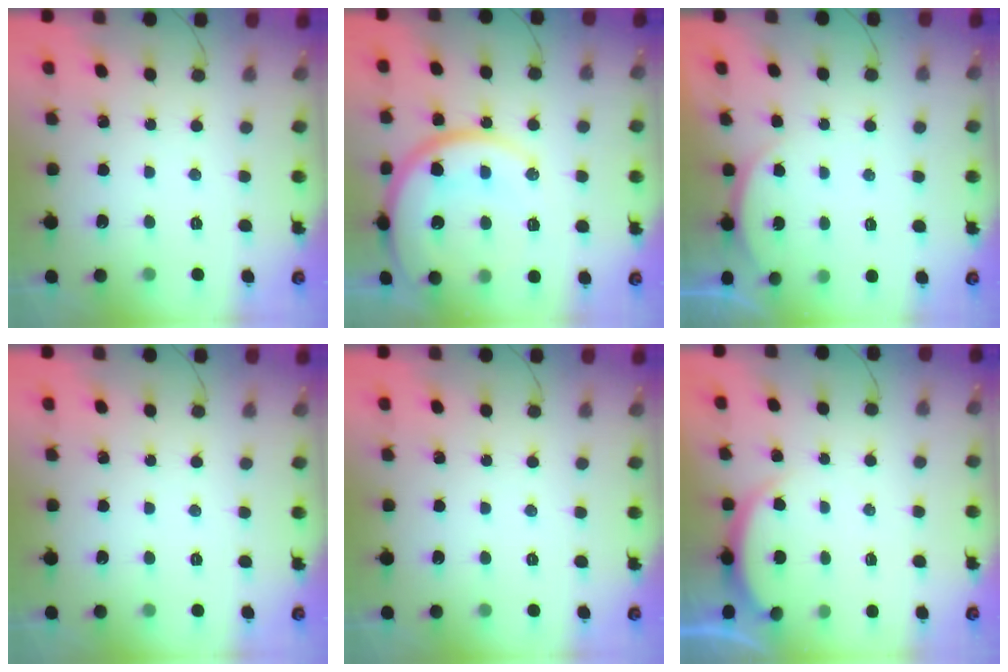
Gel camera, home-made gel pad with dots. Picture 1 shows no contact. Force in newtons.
{"total": 18.3, "press": 18.2, "slide": 1.9}
{"total": 2.8, "press": 2.1, "slide": 1.7}
{"total": 0.0}
{"total": 0.0}
{"total": 2.1, "press": 2.0, "slide": 0.5}